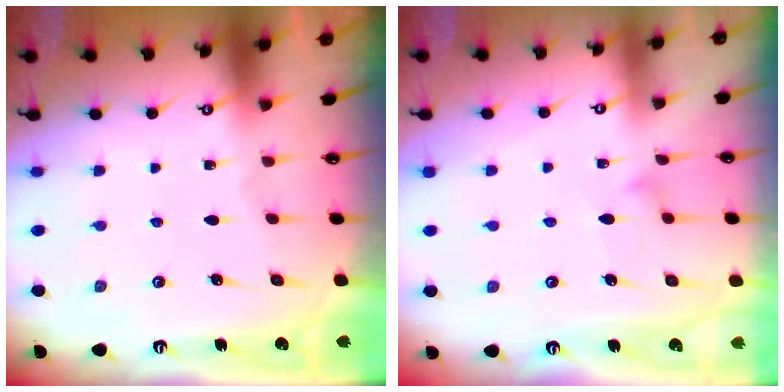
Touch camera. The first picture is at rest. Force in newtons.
{"total": 8.3, "press": 8.3, "slide": 0.5}